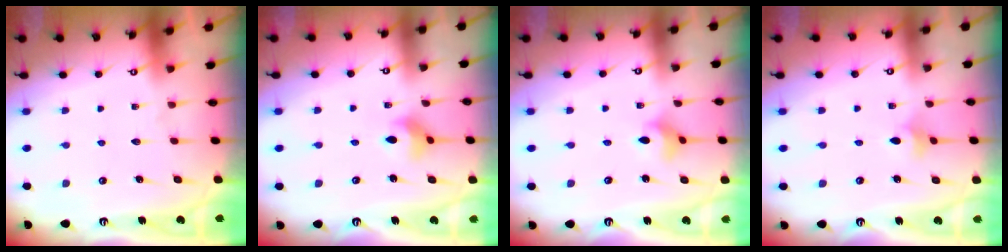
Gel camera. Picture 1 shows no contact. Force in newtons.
{"total": 4.8, "press": 4.7, "slide": 0.7}
{"total": 3.8, "press": 3.8, "slide": 0.5}
{"total": 3.3, "press": 3.2, "slide": 0.6}